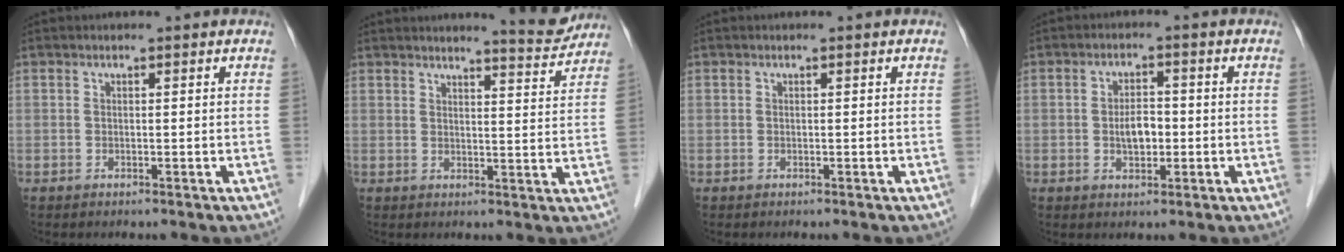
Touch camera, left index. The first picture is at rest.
{"total": 5.8, "force": [5.7, 0.1, 1.3], "torque": [-0.025, -0.023, 0.064]}
{"total": 0.0}
{"total": 3.8, "force": [-0.6, 2.0, 3.1], "torque": [-0.056, 0.004, -0.008]}